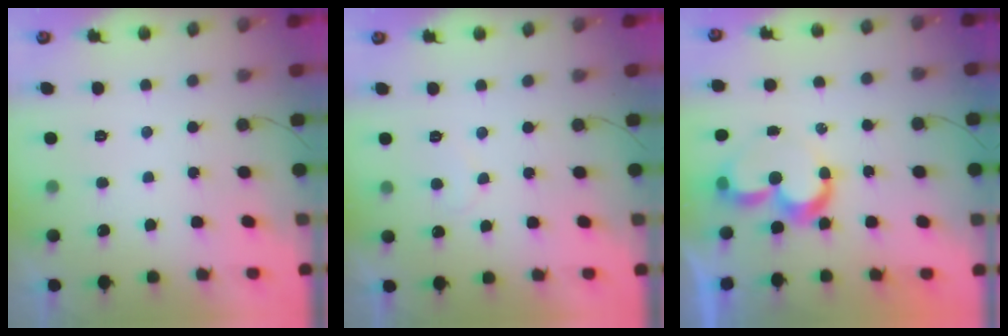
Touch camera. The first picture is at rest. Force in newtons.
{"total": 5.7, "press": 5.7, "slide": 0.4}
{"total": 8.9, "press": 8.8, "slide": 0.7}